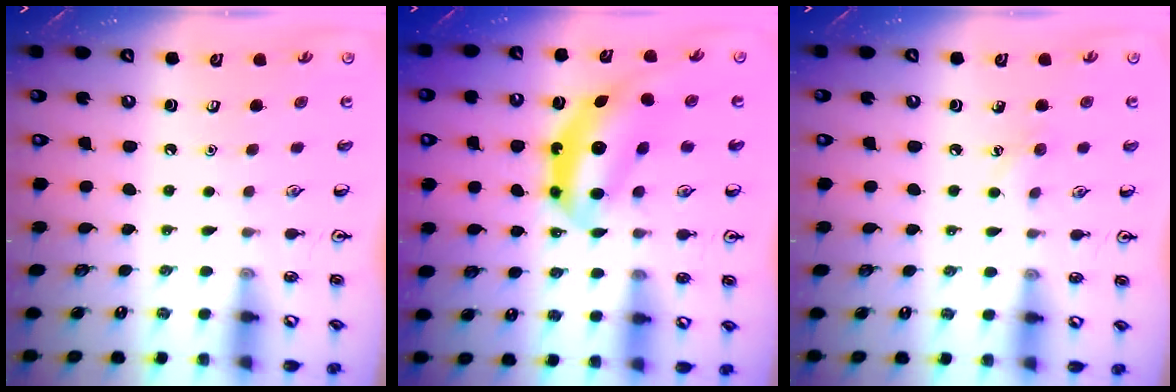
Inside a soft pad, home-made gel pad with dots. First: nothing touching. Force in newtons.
{"total": 9.4, "press": 9.0, "slide": 3.0}
{"total": 5.0, "press": 4.7, "slide": 1.6}